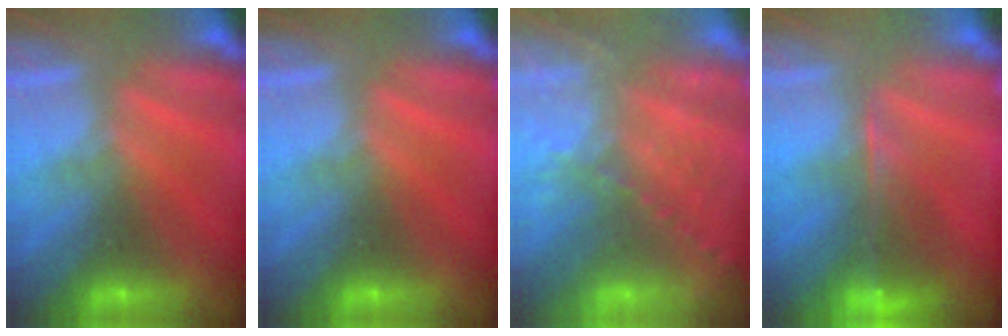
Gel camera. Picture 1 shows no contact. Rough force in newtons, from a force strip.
{"total": 0.0}
{"total": 7.3}
{"total": 8.4}